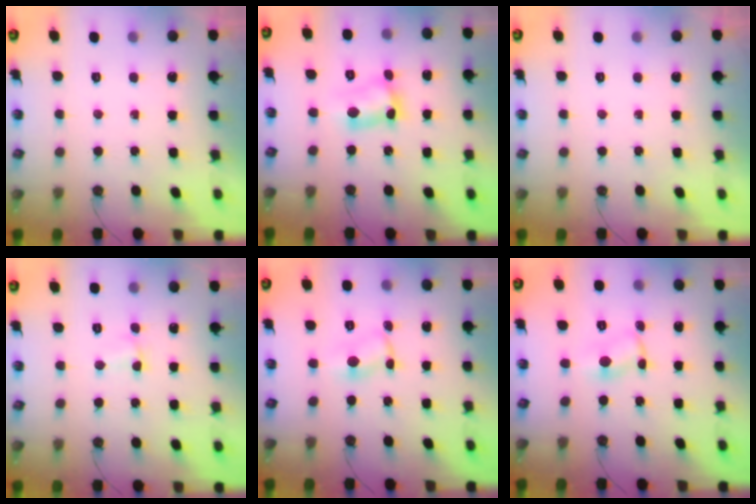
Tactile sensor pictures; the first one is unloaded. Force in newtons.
{"total": 7.9, "press": 7.9, "slide": 0.4}
{"total": 0.0}
{"total": 2.2, "press": 2.1, "slide": 0.5}
{"total": 2.0, "press": 2.0, "slide": 0.1}
{"total": 2.0, "press": 2.0, "slide": 0.1}